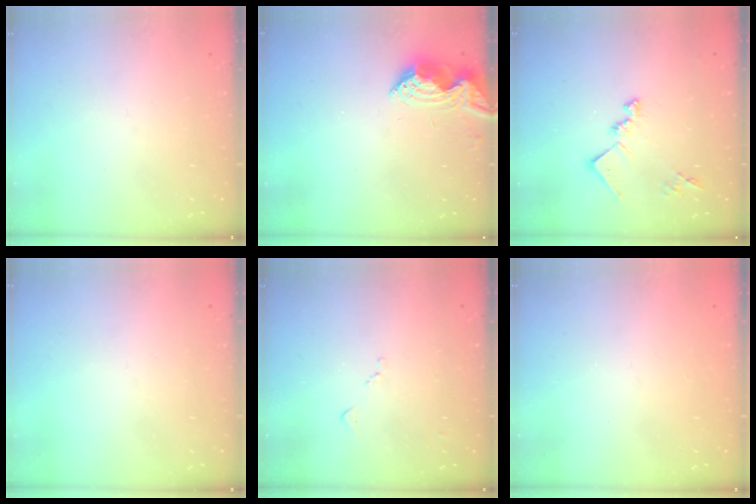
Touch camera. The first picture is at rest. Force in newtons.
{"total": 8.1, "press": 8.1, "slide": 0.6}
{"total": 12.3, "press": 12.3, "slide": 0.6}
{"total": 0.0}
{"total": 6.1, "press": 6.0, "slide": 0.8}
{"total": 1.4, "press": 1.2, "slide": 0.7}